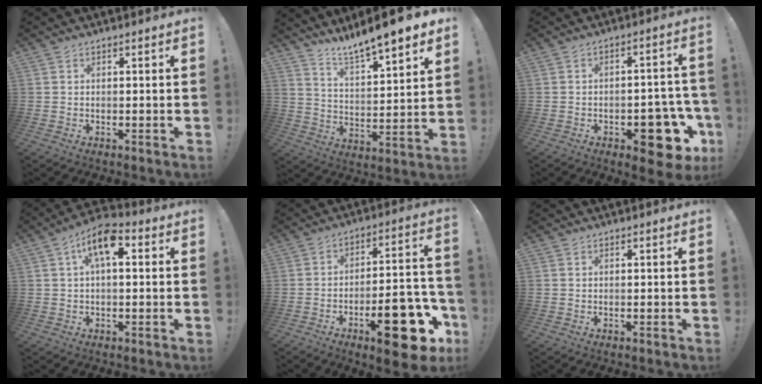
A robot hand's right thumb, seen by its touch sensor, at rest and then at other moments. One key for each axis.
{"total": 10.4, "fx": 9.5, "fy": 0.7, "fz": 4.2, "tx": -0.078, "ty": -0.079, "tz": 0.161}
{"total": 13.2, "fx": -6.2, "fy": 6.3, "fz": 9.8, "tx": -0.081, "ty": 0.038, "tz": -0.091}
{"total": 9.3, "fx": 2.9, "fy": 4.2, "fz": 7.8, "tx": -0.123, "ty": -0.004, "tz": 0.051}
{"total": 20.4, "fx": -10.0, "fy": 7.2, "fz": 16.2, "tx": -0.205, "ty": 0.063, "tz": -0.146}
{"total": 0.0}